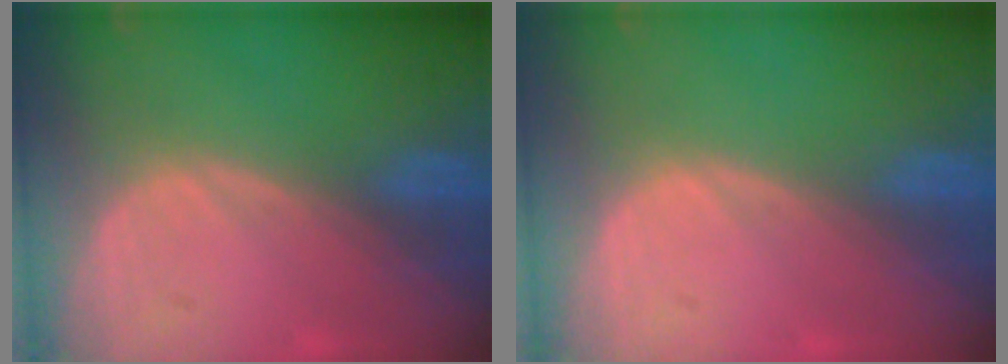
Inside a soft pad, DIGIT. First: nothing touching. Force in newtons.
{"total": 0.0}